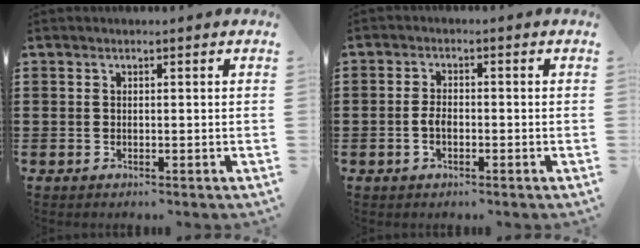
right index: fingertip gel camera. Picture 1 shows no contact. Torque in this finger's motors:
{"motor_torque": [2.14, 0.00, 0.49, 0.09]}